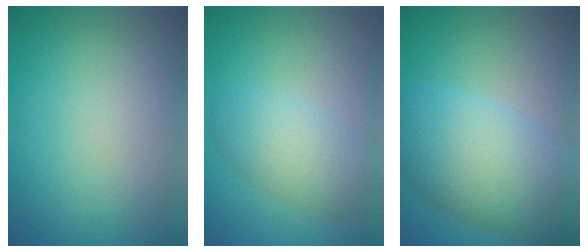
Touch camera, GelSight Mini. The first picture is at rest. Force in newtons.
{"total": 3.9, "press": 3.9, "slide": 0.2}
{"total": 8.7, "press": 8.7, "slide": 0.3}